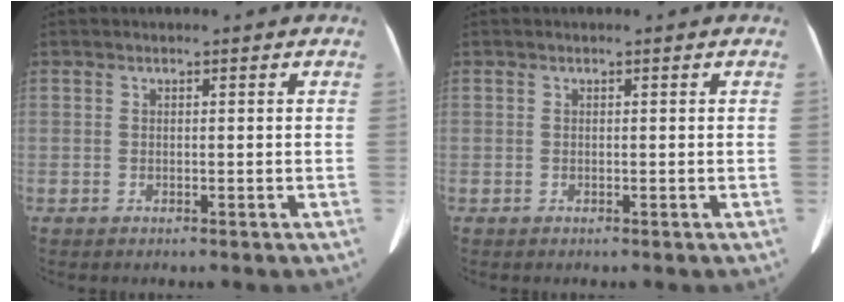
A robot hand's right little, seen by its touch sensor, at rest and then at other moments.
{"total": 0.0}